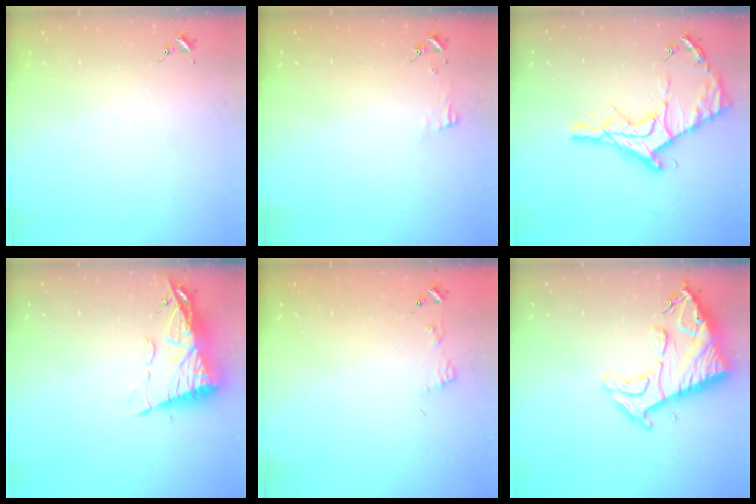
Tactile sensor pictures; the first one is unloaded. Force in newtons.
{"total": 4.2, "press": 4.2, "slide": 0.4}
{"total": 18.3, "press": 18.2, "slide": 1.5}
{"total": 10.4, "press": 10.4, "slide": 1.0}
{"total": 5.4, "press": 5.4, "slide": 0.5}
{"total": 15.7, "press": 15.6, "slide": 1.3}